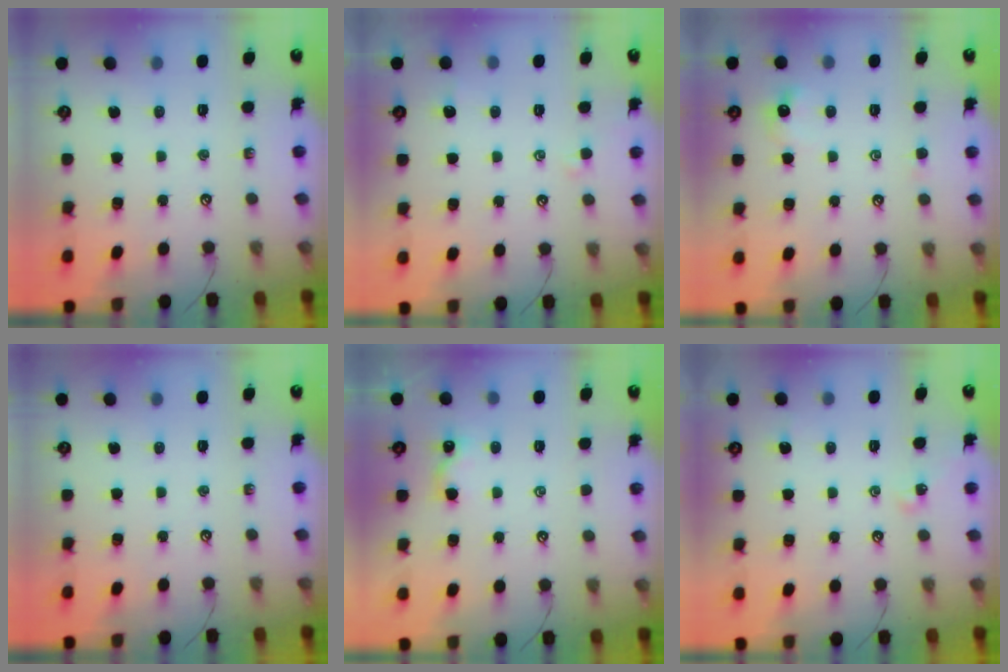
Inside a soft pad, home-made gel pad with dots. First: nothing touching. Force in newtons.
{"total": 1.4, "press": 1.3, "slide": 0.4}
{"total": 0.8, "press": 0.6, "slide": 0.5}
{"total": 0.0}
{"total": 2.1, "press": 2.1, "slide": 0.3}
{"total": 4.3, "press": 4.3, "slide": 0.6}